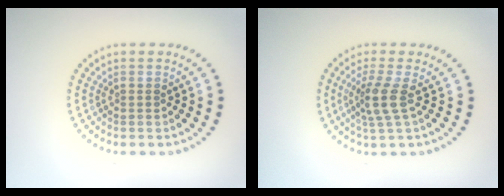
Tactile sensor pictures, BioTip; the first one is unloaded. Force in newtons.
{"total": 2.7, "press": 2.1, "slide": 1.7}